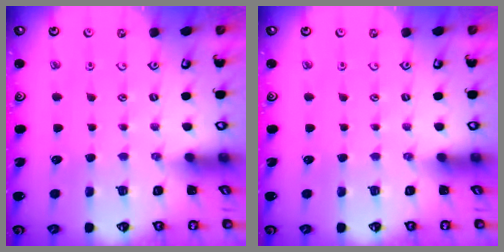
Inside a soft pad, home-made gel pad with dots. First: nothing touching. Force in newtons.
{"total": 0.0}